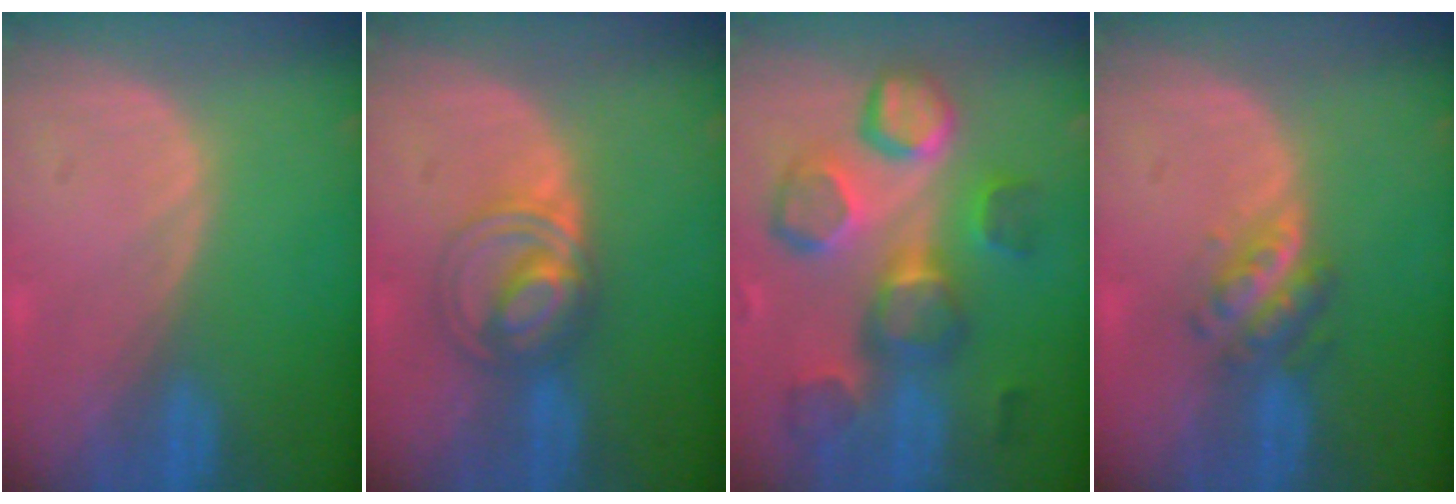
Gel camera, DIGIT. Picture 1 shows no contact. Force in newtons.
{"total": 5.8, "press": 5.7, "slide": 0.7}
{"total": 11.3, "press": 10.8, "slide": 3.2}
{"total": 4.9, "press": 4.5, "slide": 2.1}